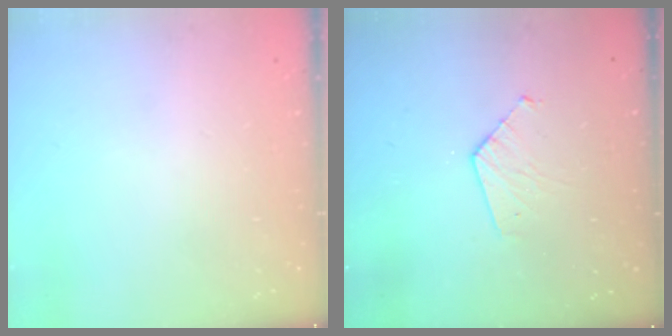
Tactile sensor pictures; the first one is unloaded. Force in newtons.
{"total": 4.9, "press": 4.8, "slide": 0.4}